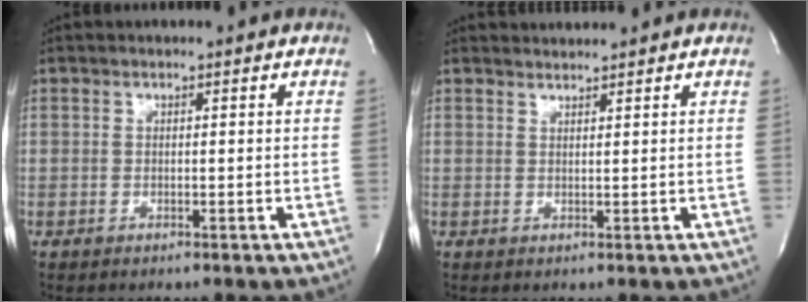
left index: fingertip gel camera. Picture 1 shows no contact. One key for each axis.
{"total": 1.5, "fx": 1.4, "fy": -0.4, "fz": -0.4, "tx": -0.007, "ty": -0.002, "tz": 0.031}